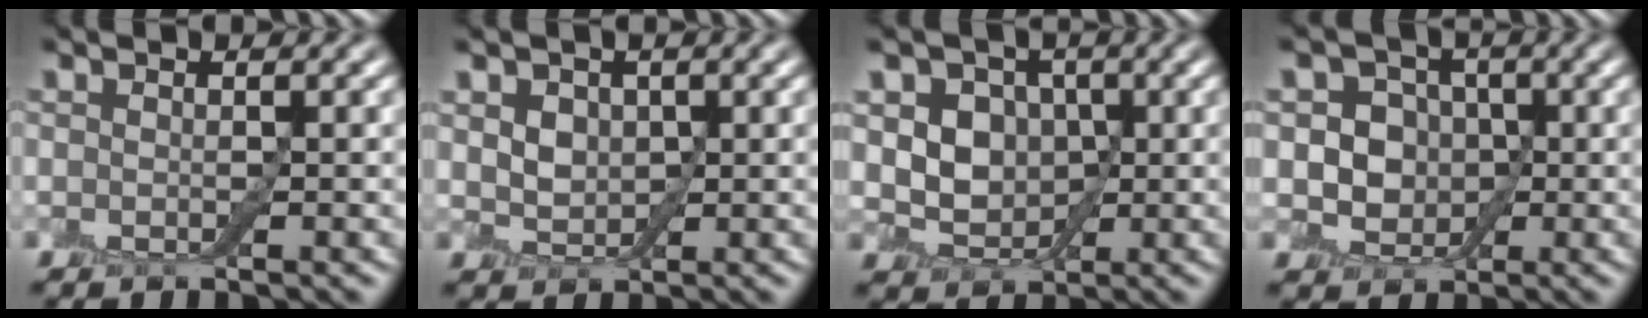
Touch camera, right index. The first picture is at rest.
{"total": 3.0, "force": [1.2, 2.2, 1.7], "torque": [-0.036, 0.005, 0.017]}
{"total": 5.0, "force": [0.9, 4.1, 2.6], "torque": [-0.031, 0.006, -0.003]}
{"total": 5.0, "force": [0.2, 4.4, 2.4], "torque": [-0.021, 0.009, -0.019]}